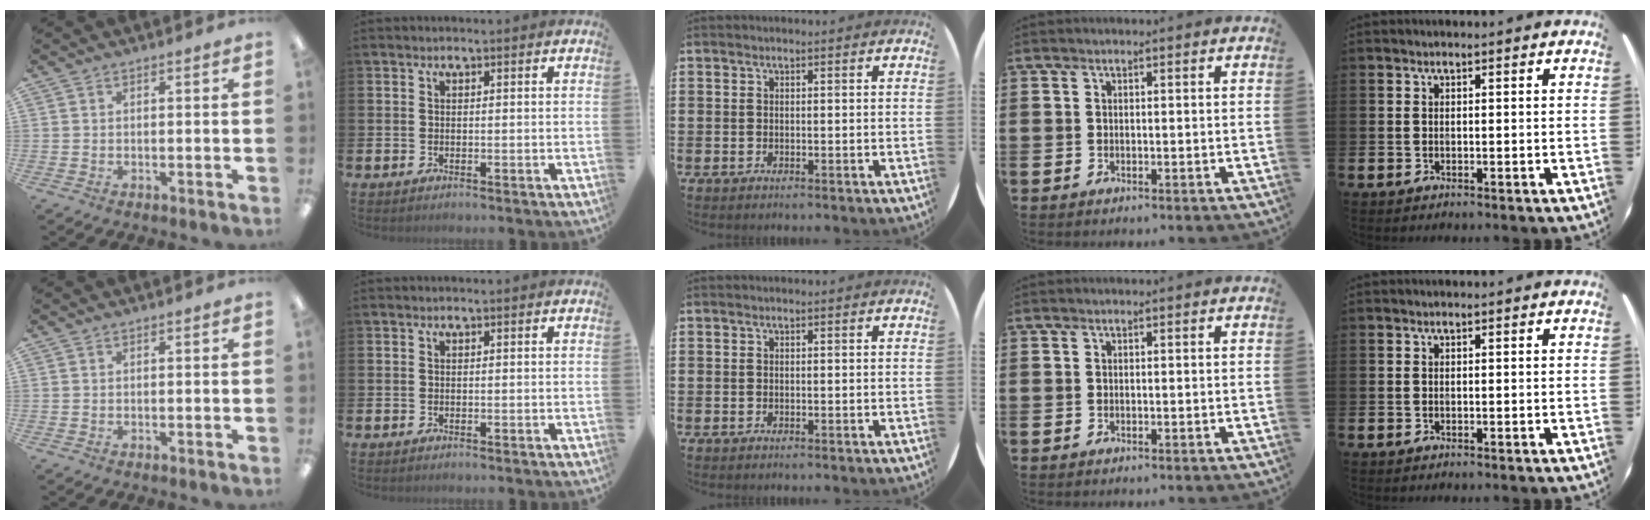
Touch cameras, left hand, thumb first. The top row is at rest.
{}